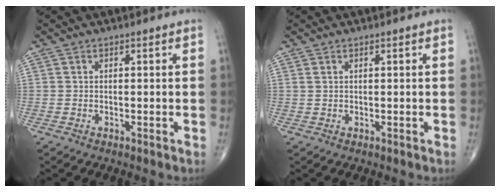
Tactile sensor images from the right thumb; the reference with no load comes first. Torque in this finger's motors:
{"motor_torque": [0.07, -0.02, 0.08, 0.18, 0.03]}